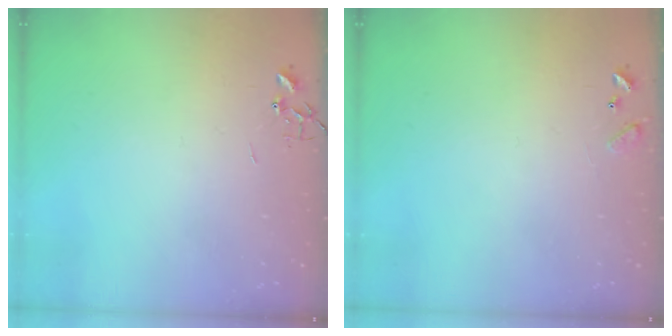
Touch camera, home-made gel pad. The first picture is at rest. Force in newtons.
{"total": 6.4, "press": 6.4, "slide": 0.5}